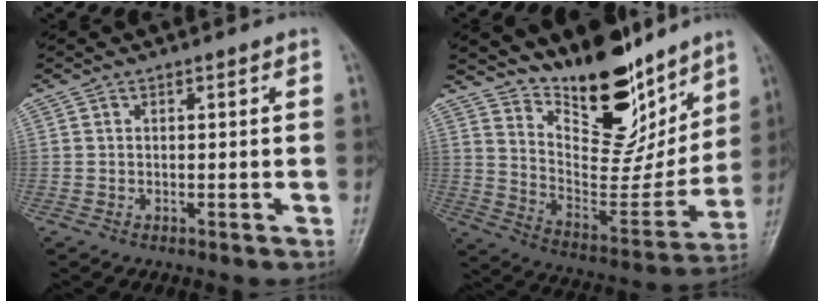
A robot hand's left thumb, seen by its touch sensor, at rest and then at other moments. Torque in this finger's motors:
{"motor_torque": [0.71, 0.38, 0.89, -1.88, 0.16]}